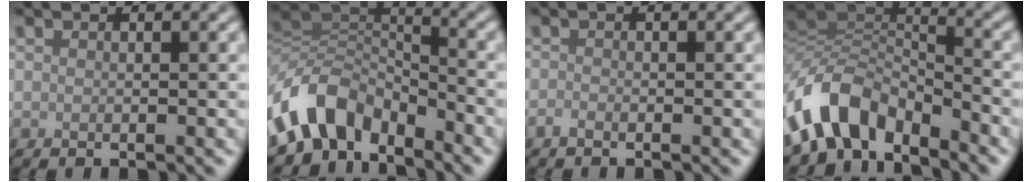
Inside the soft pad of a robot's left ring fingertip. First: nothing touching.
{"total": 7.5, "force": [-5.0, 4.4, 3.5], "torque": [-0.047, -0.001, -0.103]}
{"total": 0.7, "force": [-0.6, 0.2, 0.4], "torque": [-0.008, -0.002, -0.012]}
{"total": 7.6, "force": [-5.3, 4.0, 3.8], "torque": [-0.056, -0.001, -0.109]}